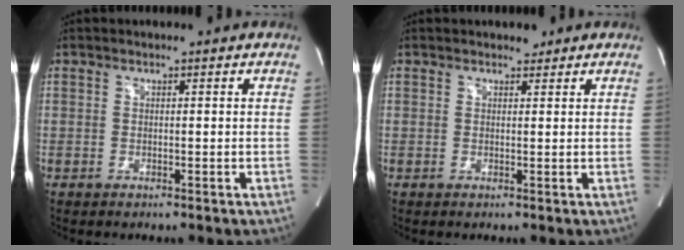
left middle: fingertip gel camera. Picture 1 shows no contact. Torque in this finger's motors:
{"motor_torque": [0.02, 0.02, -0.04, 0.00]}